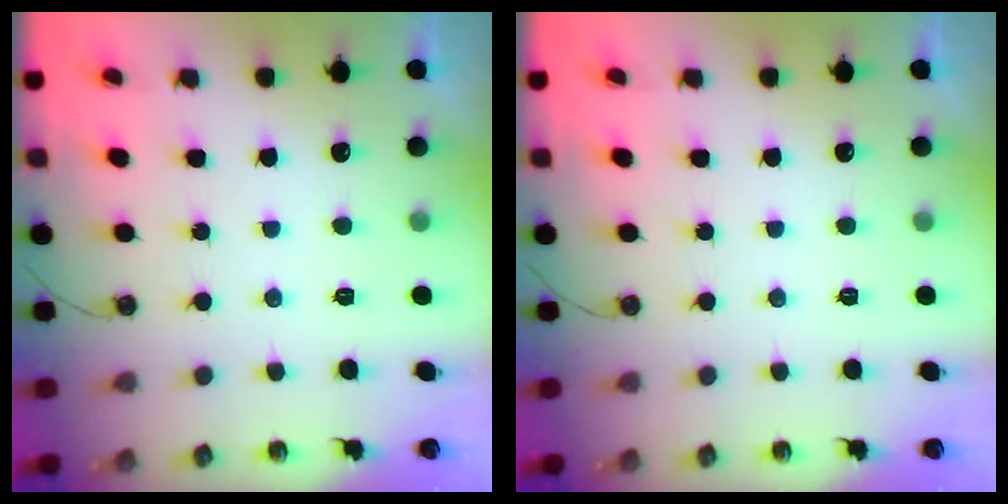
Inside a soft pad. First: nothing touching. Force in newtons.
{"total": 0.0}